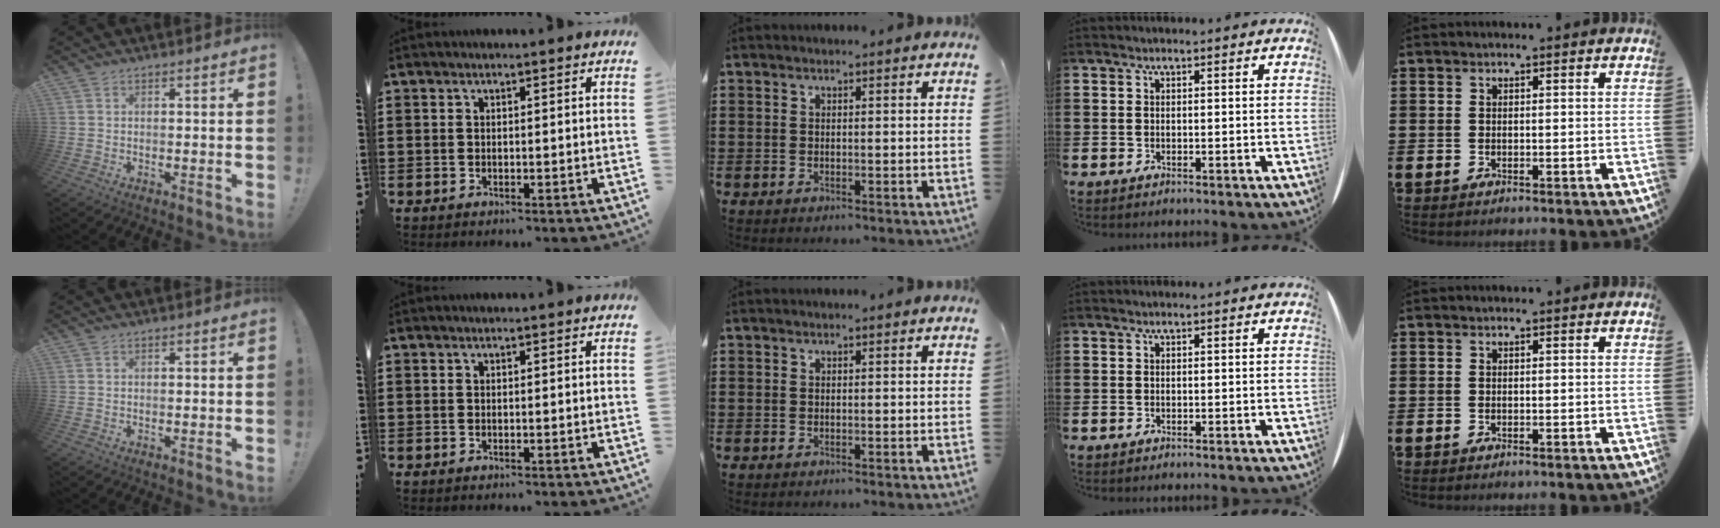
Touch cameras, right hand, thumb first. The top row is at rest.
{}